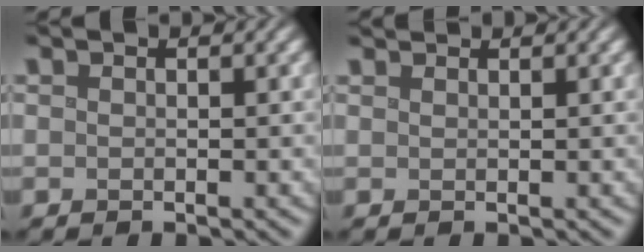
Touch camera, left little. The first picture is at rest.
{"total": 1.4, "force": [1.4, 0.1, 0.3], "torque": [-0.010, 0.001, 0.018]}